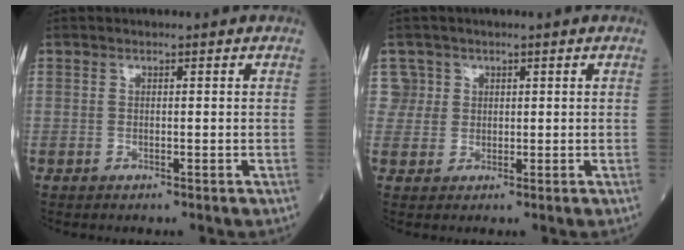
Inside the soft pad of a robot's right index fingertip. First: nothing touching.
{"total": 2.6, "force": [0.7, 2.4, -0.6], "torque": [0.027, 0.010, 0.008]}